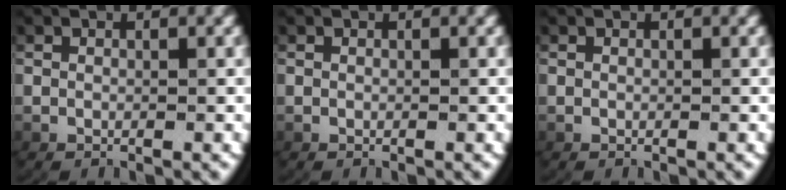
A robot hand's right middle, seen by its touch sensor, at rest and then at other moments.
{"total": 0.0}
{"total": 0.0}